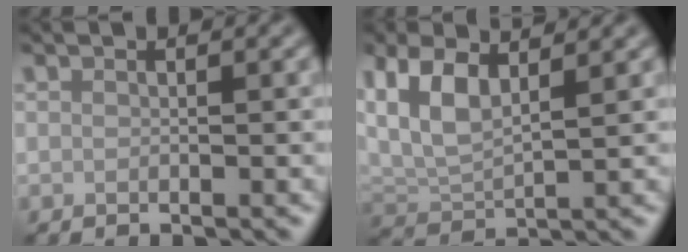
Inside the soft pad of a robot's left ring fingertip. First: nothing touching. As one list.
[{"total": 5.7, "force": [2.6, 2.7, 4.2], "torque": [-0.096, 0.008, 0.048]}]